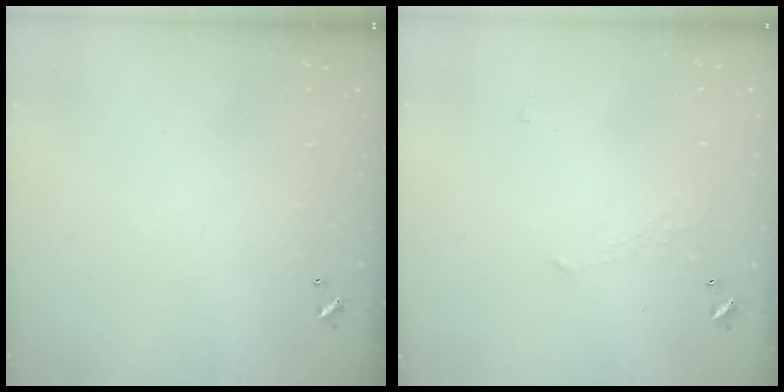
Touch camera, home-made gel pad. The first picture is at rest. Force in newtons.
{"total": 1.1, "press": 0.8, "slide": 0.7}